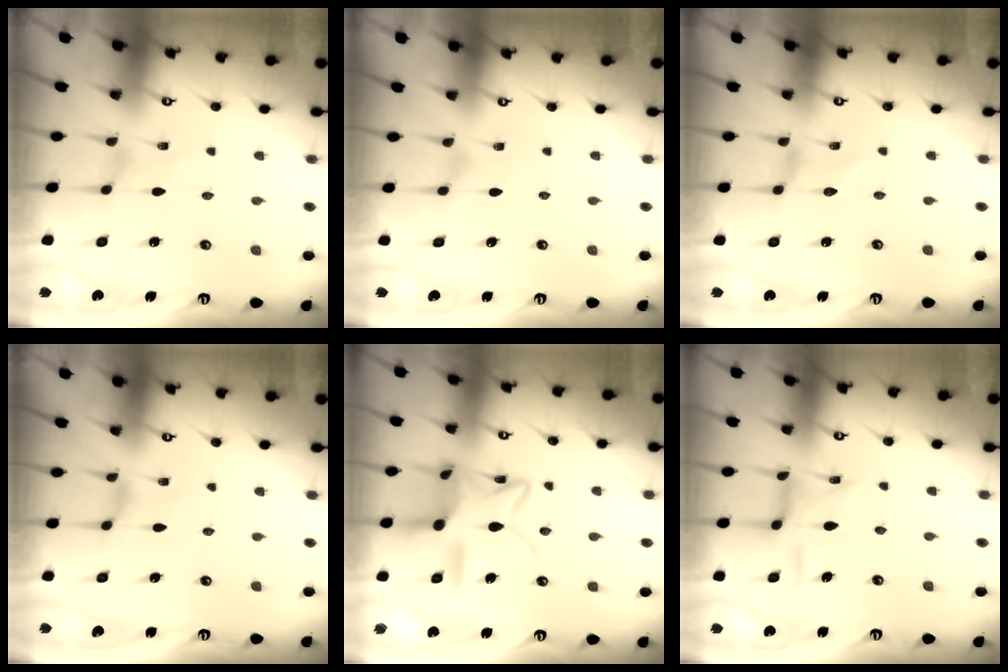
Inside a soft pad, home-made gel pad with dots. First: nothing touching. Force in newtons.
{"total": 0.0}
{"total": 0.0}
{"total": 1.5, "press": 1.5, "slide": 0.3}
{"total": 15.5, "press": 15.4, "slide": 1.4}
{"total": 7.8, "press": 7.8, "slide": 0.5}